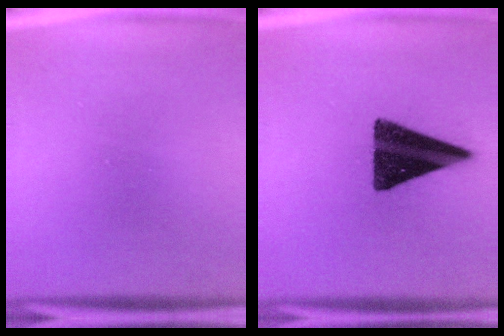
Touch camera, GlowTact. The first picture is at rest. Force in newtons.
{"total": 16.1}